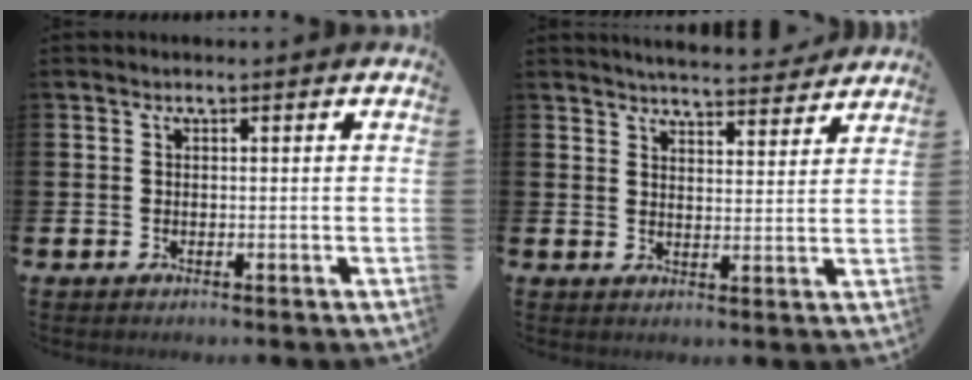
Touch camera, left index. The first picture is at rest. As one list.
[{"total": 5.3, "force": [5.3, 0.4, 0.5], "torque": [-0.016, -0.035, 0.094]}]